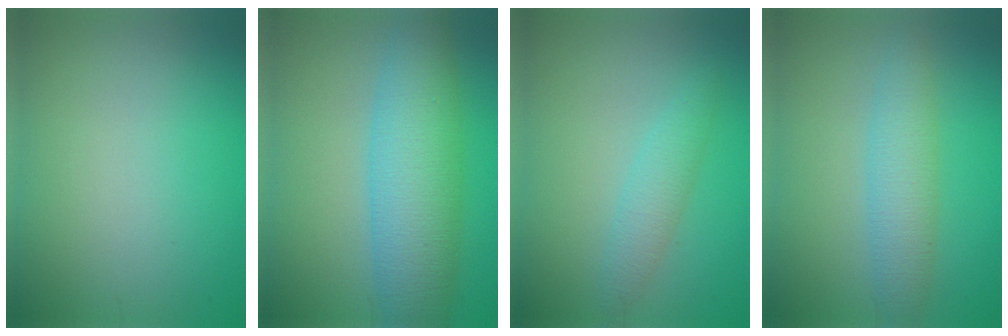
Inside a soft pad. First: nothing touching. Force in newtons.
{"total": 7.4, "press": 7.4, "slide": 0.1}
{"total": 2.1, "press": 2.1, "slide": 0.0}
{"total": 3.4, "press": 3.4, "slide": 0.1}